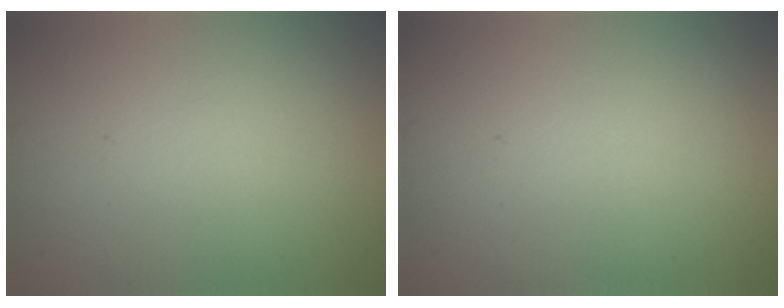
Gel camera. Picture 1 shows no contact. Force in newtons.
{"total": 0.0}